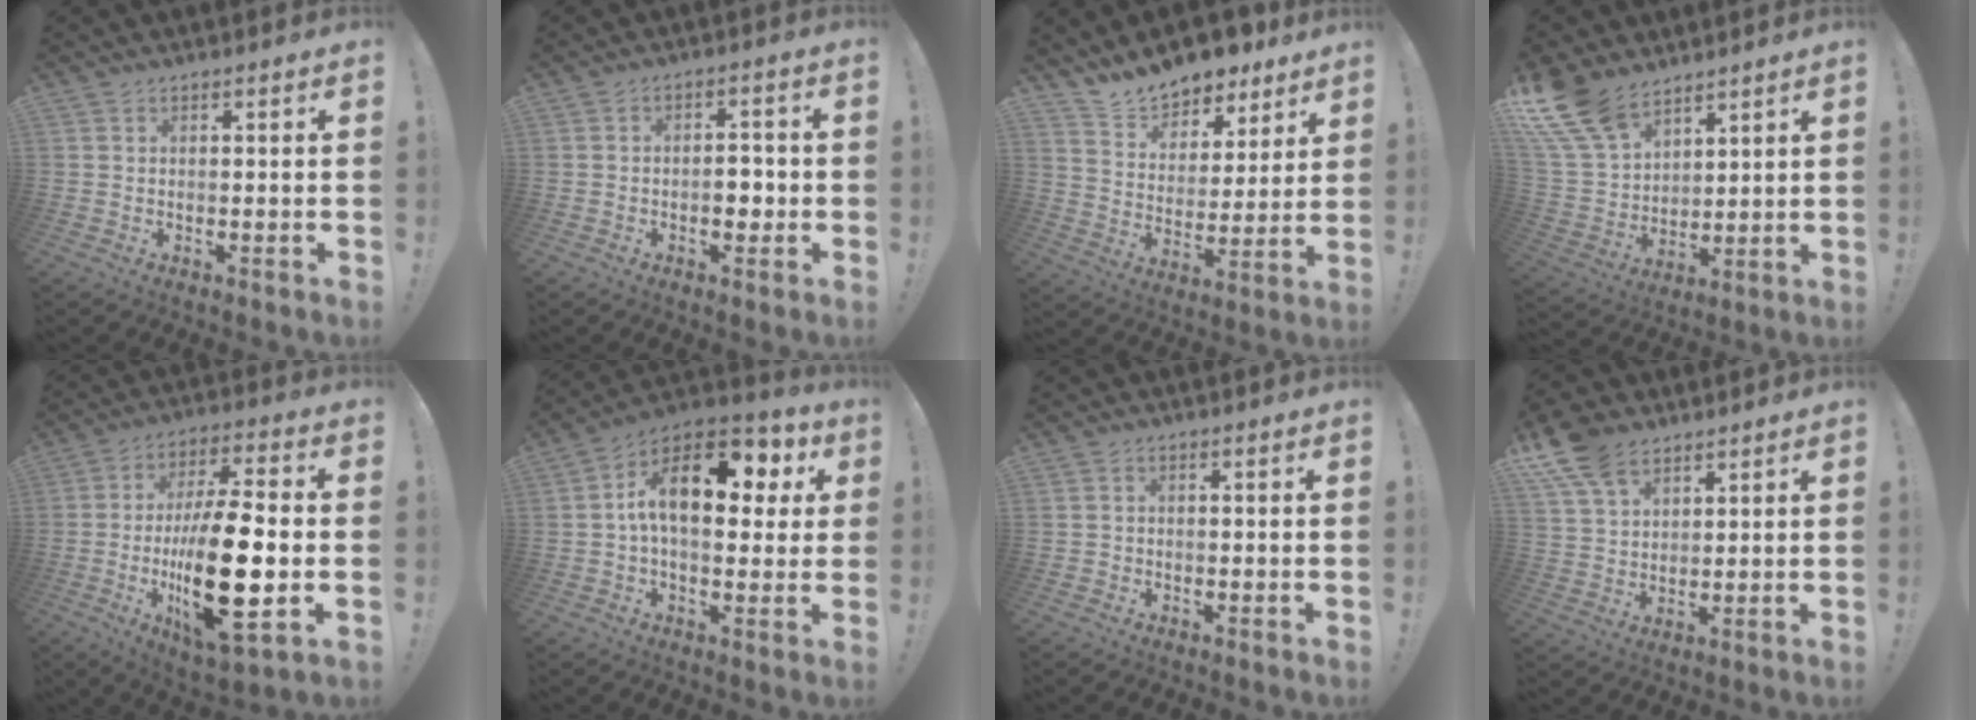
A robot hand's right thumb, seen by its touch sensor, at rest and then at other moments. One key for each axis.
{"total": 5.4, "fx": -1.7, "fy": 3.5, "fz": 3.7, "tx": -0.053, "ty": 0.013, "tz": -0.031}
{"total": 11.8, "fx": 10.9, "fy": 4.0, "fz": 2.2, "tx": -0.055, "ty": -0.092, "tz": 0.198}
{"total": 16.1, "fx": 11.3, "fy": 8.7, "fz": 7.4, "tx": -0.161, "ty": -0.070, "tz": 0.218}
{"total": 24.2, "fx": -4.0, "fy": 8.3, "fz": 22.3, "tx": -0.402, "ty": 0.000, "tz": -0.065}
{"total": 17.3, "fx": 3.7, "fy": 9.2, "fz": 14.1, "tx": -0.225, "ty": -0.001, "tz": 0.060}
{"total": 0.9, "fx": -0.5, "fy": 0.7, "fz": 0.2, "tx": -0.008, "ty": 0.005, "tz": -0.008}
{"total": 11.2, "fx": 7.6, "fy": 6.2, "fz": 5.4, "tx": -0.113, "ty": -0.035, "tz": 0.148}